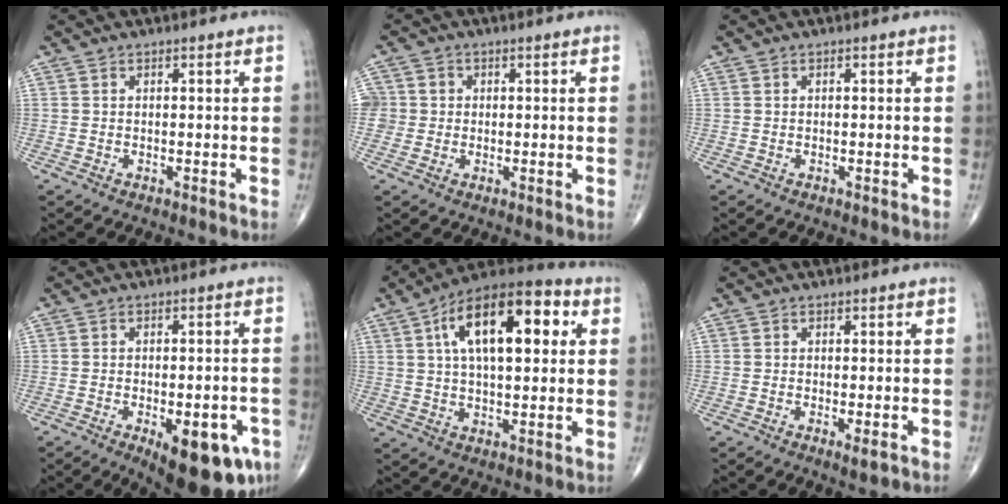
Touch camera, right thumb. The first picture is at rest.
{"total": 4.4, "force": [0.2, 4.3, 0.5], "torque": [0.014, 0.012, 0.001]}
{"total": 0.0}
{"total": 15.0, "force": [-6.7, 6.4, 11.8], "torque": [-0.113, 0.013, -0.074]}
{"total": 19.1, "force": [5.4, 8.7, 16.2], "torque": [-0.241, 0.018, 0.076]}
{"total": 2.1, "force": [-0.8, 0.5, 1.9], "torque": [-0.033, -0.008, -0.012]}